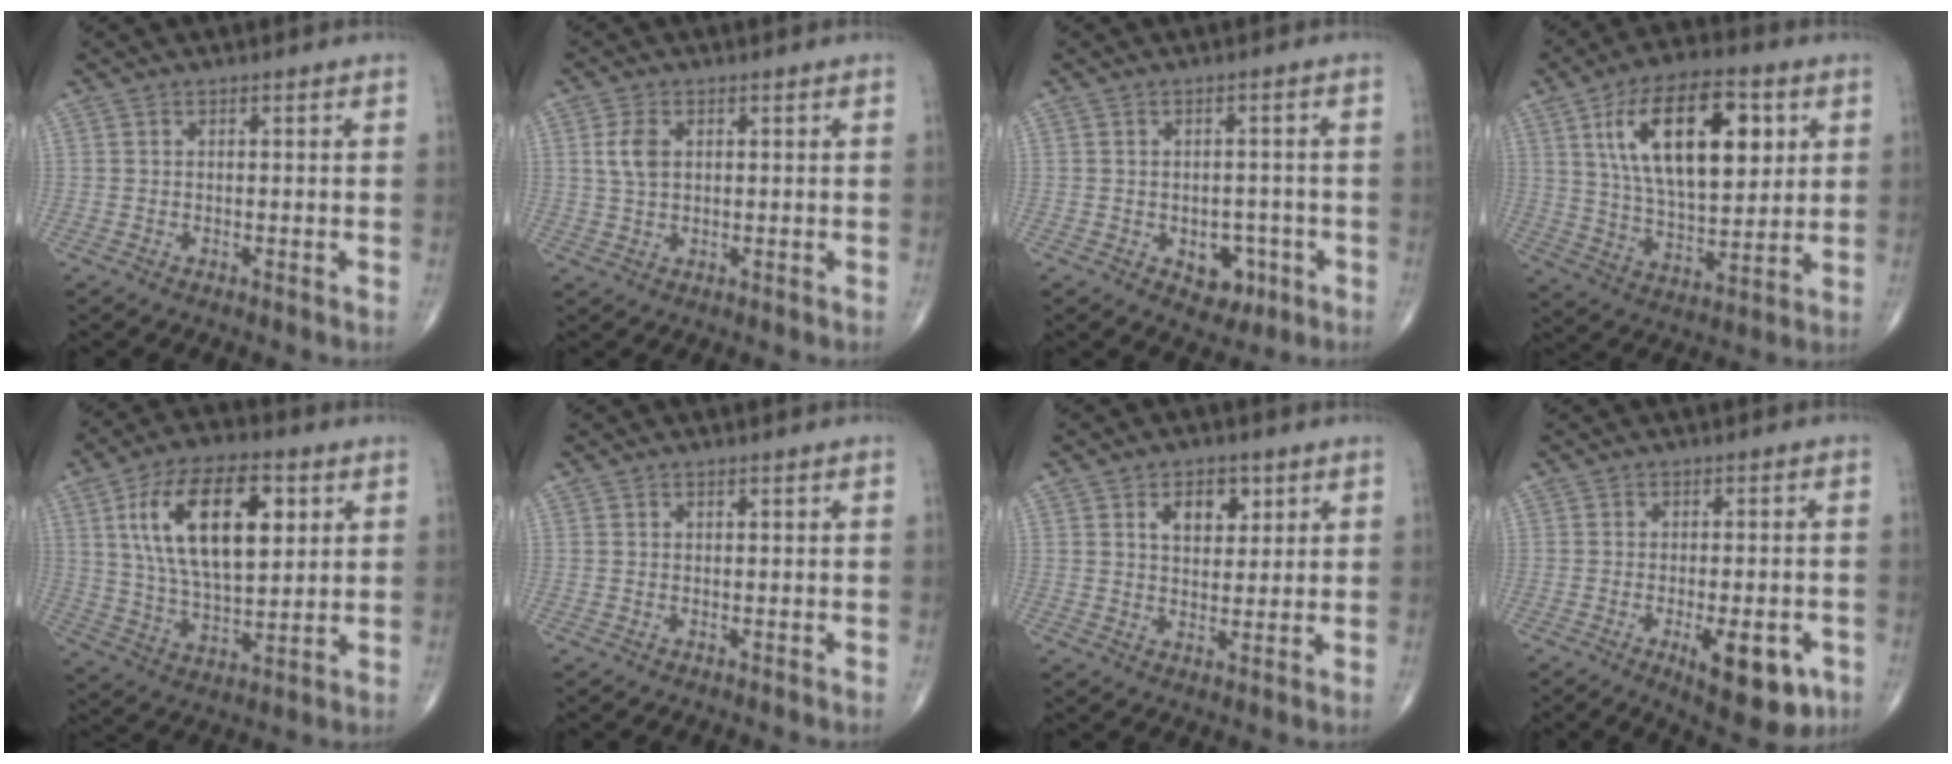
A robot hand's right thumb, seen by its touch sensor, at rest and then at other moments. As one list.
[{"total": 4.1, "force": [1.1, 2.5, 3.1], "torque": [-0.065, 0.000, 0.022]}, {"total": 5.4, "force": [-2.0, 3.9, 3.2], "torque": [-0.015, 0.013, -0.018]}, {"total": 21.1, "force": [6.9, 9.9, 17.3], "torque": [-0.267, -0.019, 0.120]}, {"total": 19.8, "force": [6.0, 9.5, 16.3], "torque": [-0.270, -0.009, 0.108]}, {"total": 0.0}, {"total": 5.9, "force": [2.5, 3.8, 3.7], "torque": [-0.030, -0.010, 0.036]}, {"total": 10.6, "force": [-4.2, 4.1, 8.9], "torque": [-0.108, 0.000, -0.049]}]